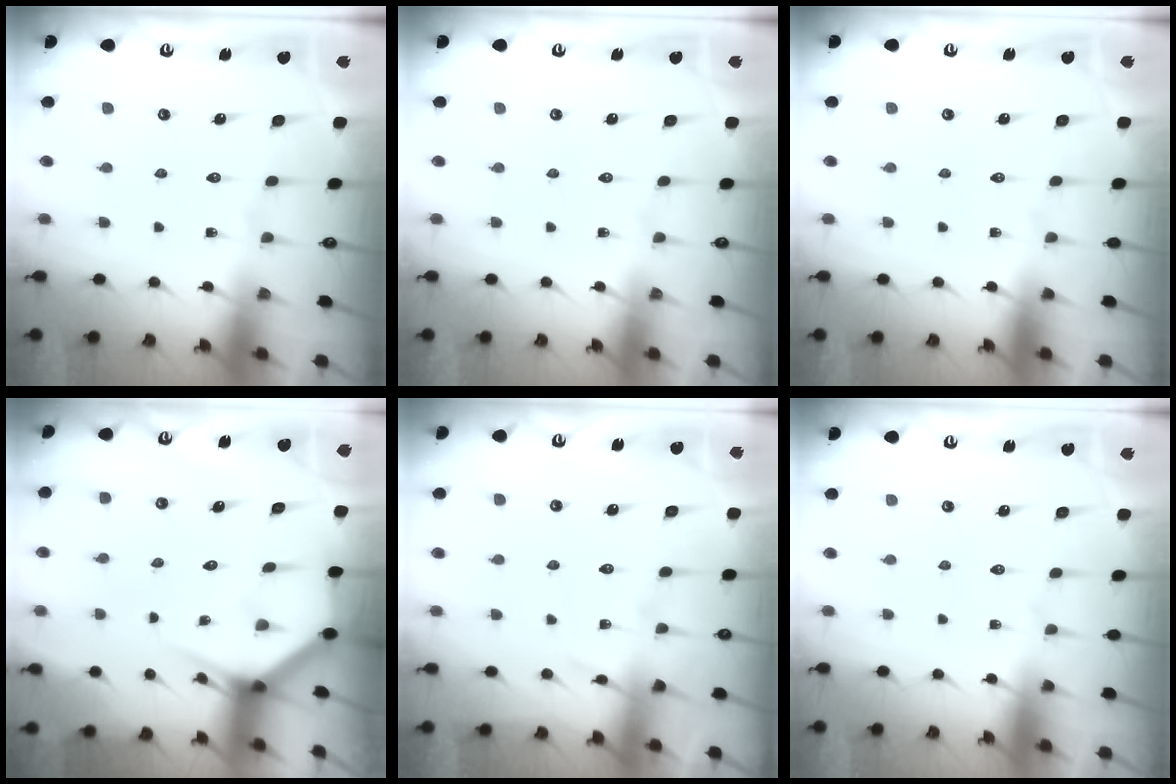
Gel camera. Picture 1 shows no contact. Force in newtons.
{"total": 0.0}
{"total": 0.0}
{"total": 3.4, "press": 3.4, "slide": 0.3}
{"total": 4.5, "press": 4.5, "slide": 0.6}
{"total": 0.0}